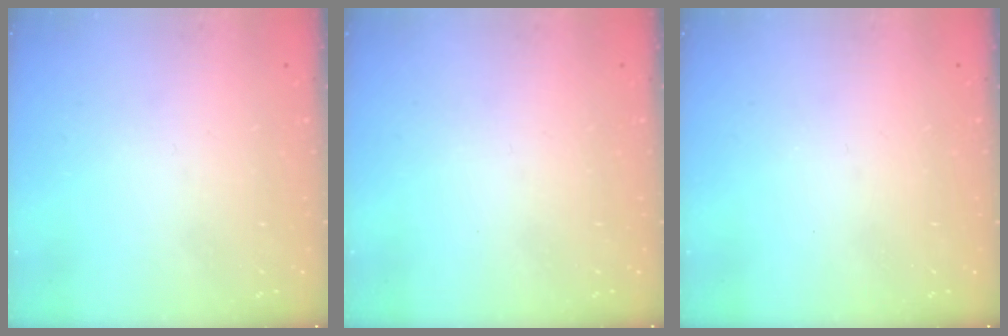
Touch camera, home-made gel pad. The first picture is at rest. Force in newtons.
{"total": 0.0}
{"total": 0.0}